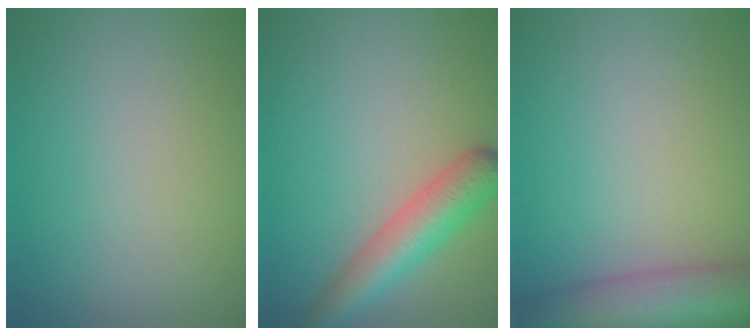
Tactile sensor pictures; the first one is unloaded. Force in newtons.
{"total": 4.9, "press": 4.9, "slide": 0.2}
{"total": 8.5, "press": 8.5, "slide": 0.5}